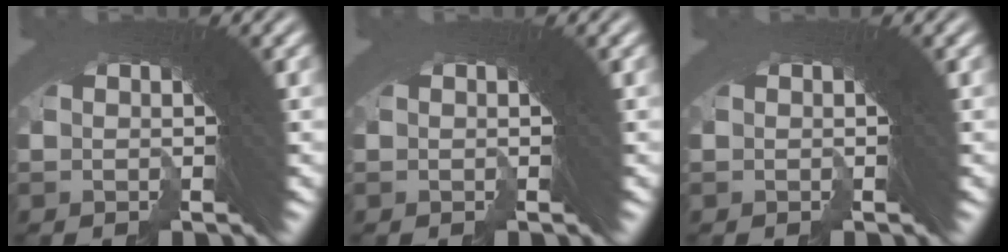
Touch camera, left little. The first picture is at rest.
{"total": 0.0}
{"total": 0.0}